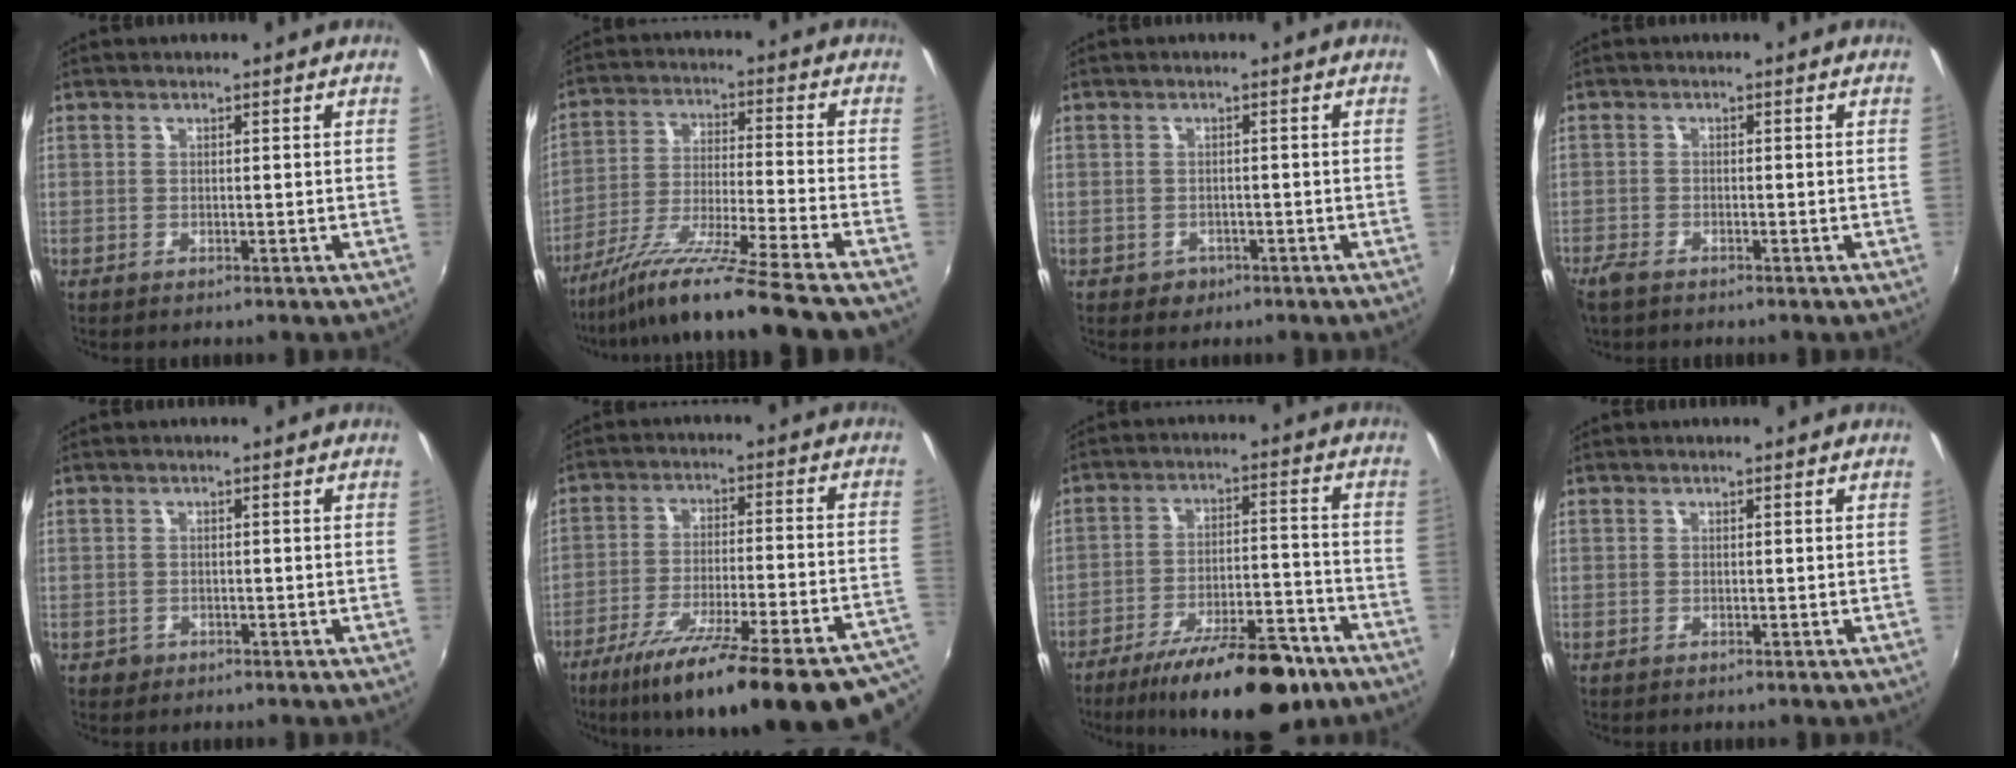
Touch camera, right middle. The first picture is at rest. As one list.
[{"total": 19.2, "force": [-16.1, -2.8, 10.1], "torque": [-0.175, -0.055, -0.272]}, {"total": 2.4, "force": [-1.1, 2.1, 0.5], "torque": [-0.015, -0.002, -0.013]}, {"total": 2.8, "force": [-2.2, 1.2, 1.2], "torque": [-0.032, -0.008, -0.046]}, {"total": 1.6, "force": [-0.8, 1.4, 0.3], "torque": [-0.010, -0.004, -0.011]}, {"total": 29.0, "force": [-22.4, 4.7, 17.8], "torque": [-0.269, -0.064, -0.311]}, {"total": 18.7, "force": [-13.8, 5.7, 11.3], "torque": [-0.190, -0.013, -0.203]}, {"total": 0.0}]